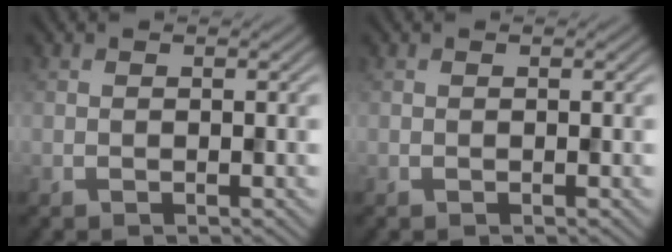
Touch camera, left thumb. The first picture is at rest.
{"total": 0.0}